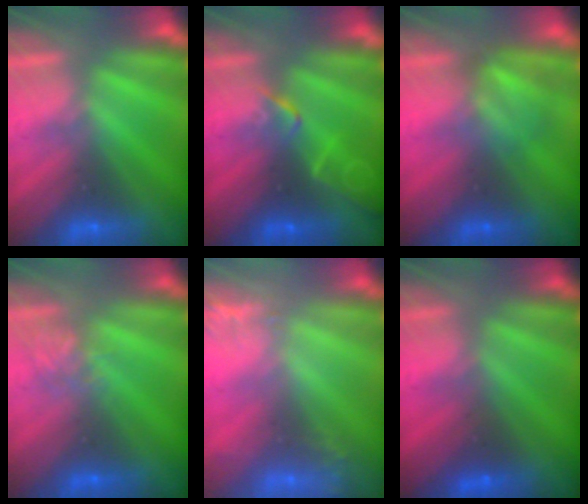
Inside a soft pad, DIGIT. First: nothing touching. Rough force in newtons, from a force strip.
{"total": 2.1}
{"total": 3.0}
{"total": 2.1}
{"total": 2.5}
{"total": 1.7}